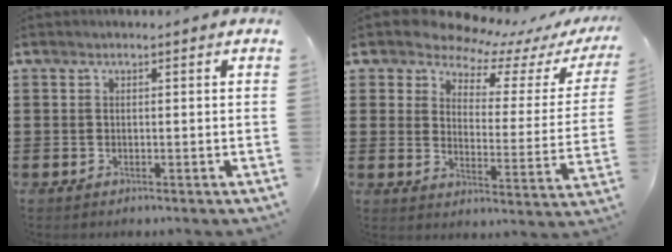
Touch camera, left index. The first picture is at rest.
{"total": 6.5, "force": [6.1, 1.9, 1.0], "torque": [-0.053, -0.046, 0.105]}